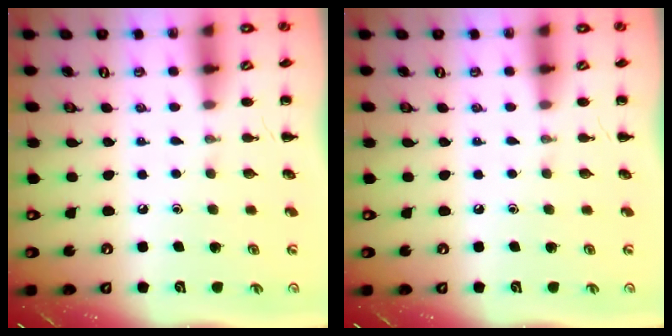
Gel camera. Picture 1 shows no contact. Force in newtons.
{"total": 0.0}